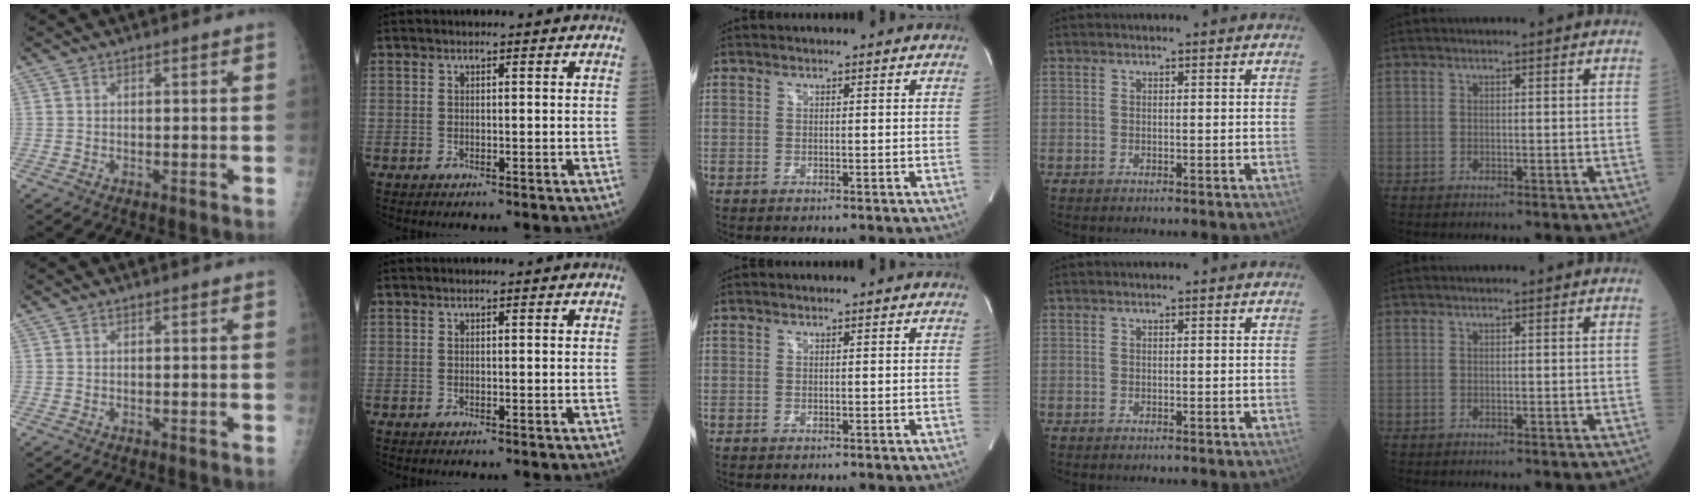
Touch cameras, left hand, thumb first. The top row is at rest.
{}